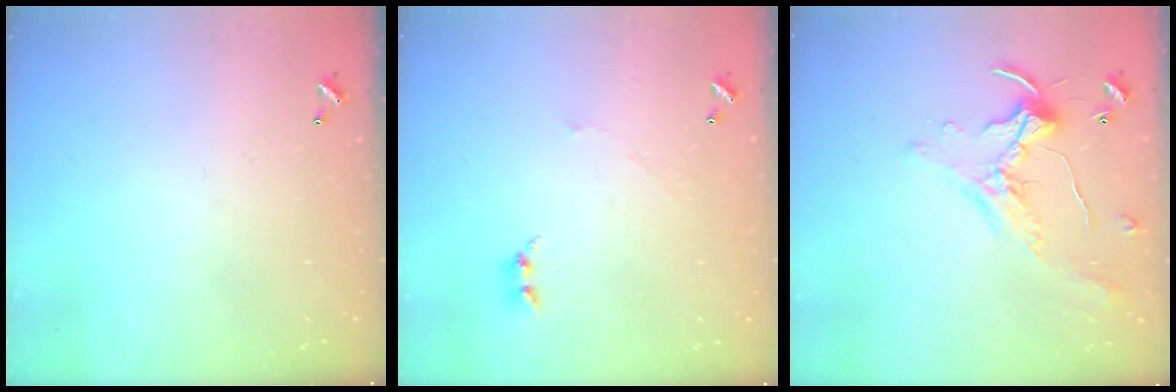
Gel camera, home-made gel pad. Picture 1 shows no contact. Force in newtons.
{"total": 2.7, "press": 2.6, "slide": 0.4}
{"total": 1.1, "press": 1.0, "slide": 0.4}